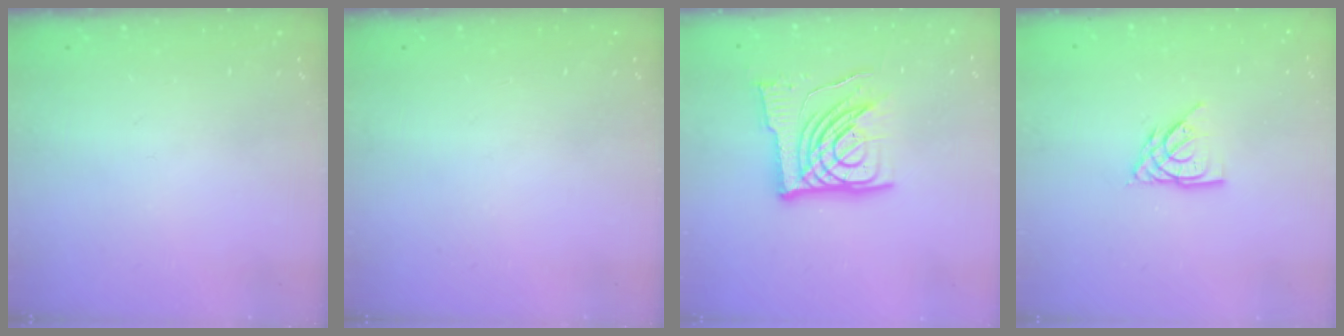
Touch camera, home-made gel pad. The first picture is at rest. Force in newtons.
{"total": 0.0}
{"total": 17.1, "press": 16.9, "slide": 2.3}
{"total": 7.6, "press": 7.6, "slide": 0.5}